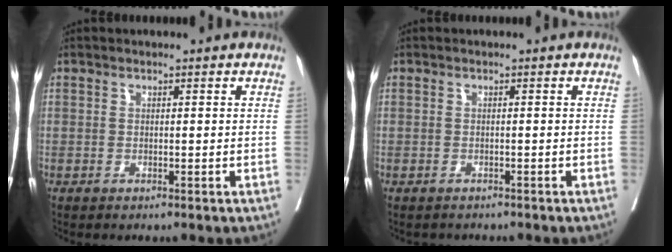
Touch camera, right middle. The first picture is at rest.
{"total": 1.9, "force": [-1.7, 0.8, 0.1], "torque": [-0.009, -0.001, -0.026]}